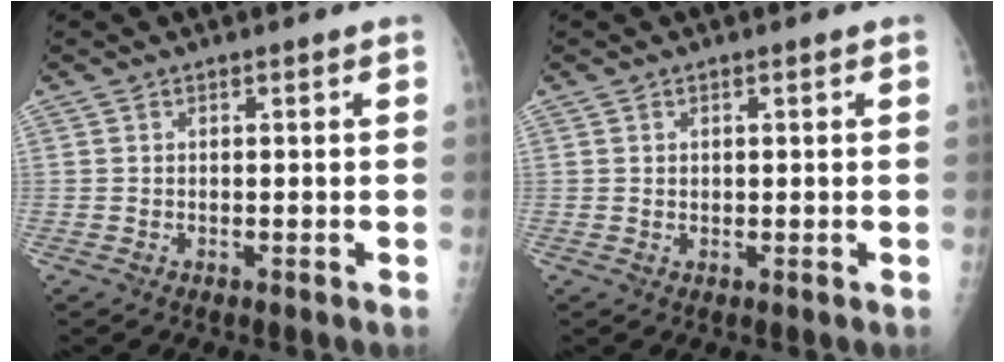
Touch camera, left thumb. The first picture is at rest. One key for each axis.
{"total": 0.7, "fx": 0.1, "fy": 0.6, "fz": 0.3, "tx": 0.002, "ty": 0.001, "tz": 0.003}